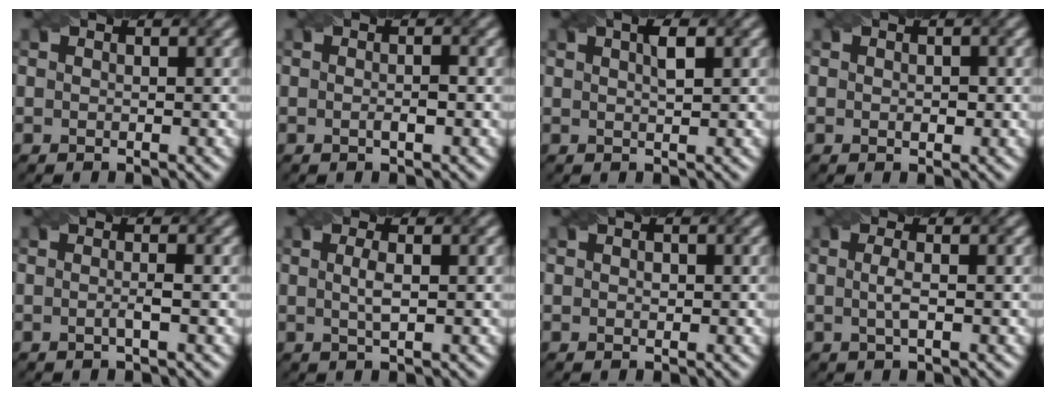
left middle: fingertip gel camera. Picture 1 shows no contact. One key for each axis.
{"total": 1.2, "fx": -0.4, "fy": 0.1, "fz": 1.1, "tx": -0.020, "ty": -0.001, "tz": -0.006}
{"total": 1.6, "fx": 0.7, "fy": 0.3, "fz": 1.4, "tx": -0.024, "ty": 0.004, "tz": 0.012}
{"total": 1.0, "fx": -0.1, "fy": 0.5, "fz": 0.8, "tx": -0.012, "ty": -0.001, "tz": 0.000}
{"total": 1.3, "fx": -0.4, "fy": 0.2, "fz": 1.3, "tx": -0.023, "ty": -0.003, "tz": -0.008}
{"total": 1.6, "fx": 0.1, "fy": 0.4, "fz": 1.6, "tx": -0.034, "ty": 0.003, "tz": 0.002}
{"total": 0.6, "fx": 0.0, "fy": 0.5, "fz": 0.4, "tx": -0.007, "ty": -0.001, "tz": 0.000}
{"total": 1.6, "fx": -0.1, "fy": 0.4, "fz": 1.5, "tx": -0.033, "ty": 0.002, "tz": -0.004}